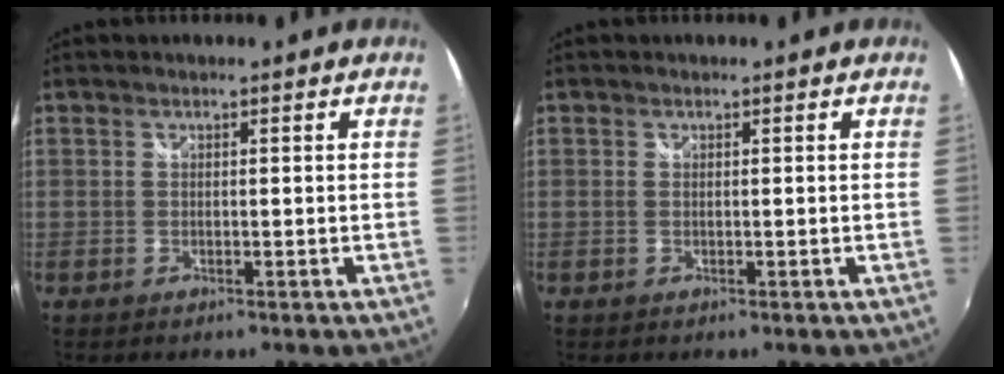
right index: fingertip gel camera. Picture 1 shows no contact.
{"total": 0.0}